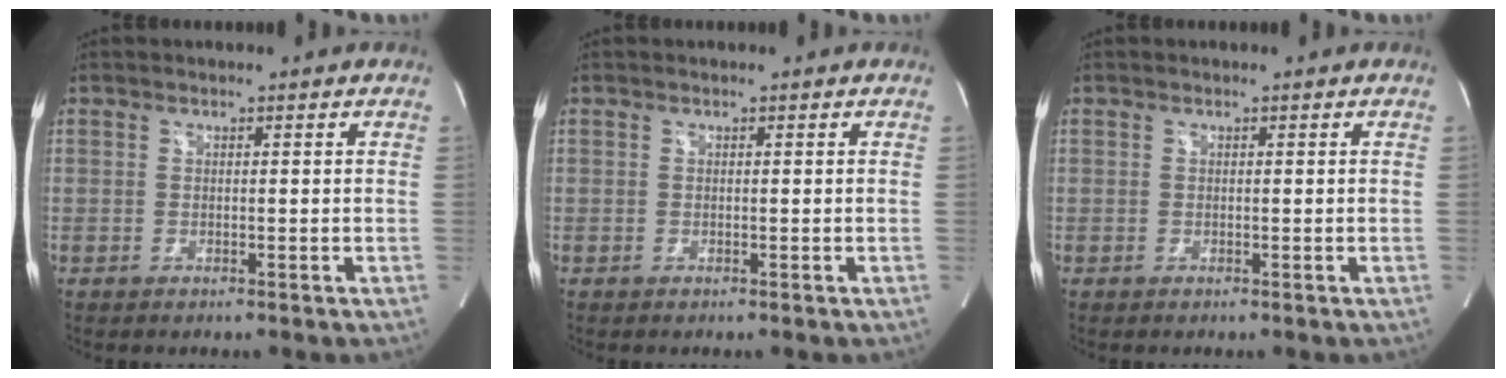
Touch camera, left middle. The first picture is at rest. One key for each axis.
{"total": 0.0}
{"total": 0.0}